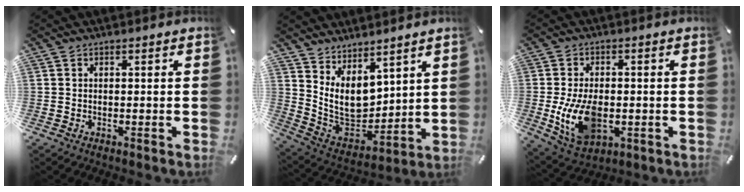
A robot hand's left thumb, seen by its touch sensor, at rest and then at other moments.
{"total": 9.8, "force": [5.3, 7.0, 4.4], "torque": [-0.103, -0.058, 0.108]}
{"total": 11.9, "force": [-1.9, 7.5, 9.0], "torque": [-0.195, -0.005, -0.031]}